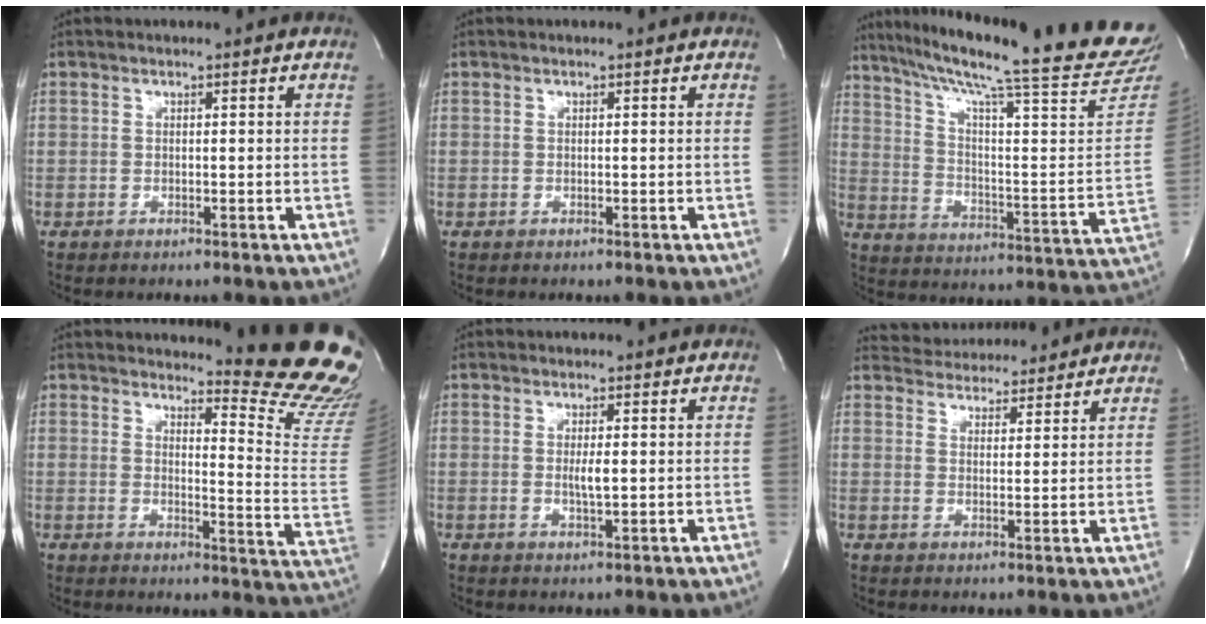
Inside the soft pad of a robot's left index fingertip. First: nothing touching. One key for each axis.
{"total": 0.0}
{"total": 28.2, "fx": 24.0, "fy": 0.3, "fz": 14.6, "tx": -0.231, "ty": -0.081, "tz": 0.321}
{"total": 15.0, "fx": 14.1, "fy": 0.1, "fz": 5.3, "tx": -0.060, "ty": -0.146, "tz": 0.147}
{"total": 2.0, "fx": 0.1, "fy": 0.2, "fz": 2.0, "tx": -0.039, "ty": -0.005, "tz": 0.003}
{"total": 11.9, "fx": 11.4, "fy": 2.9, "fz": 2.1, "tx": -0.025, "ty": 0.014, "tz": 0.154}